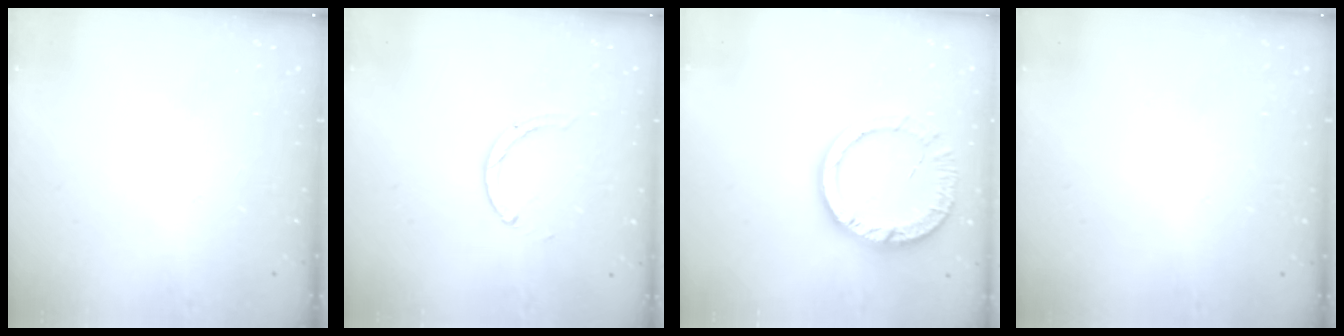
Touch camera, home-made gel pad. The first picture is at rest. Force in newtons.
{"total": 1.9, "press": 1.9, "slide": 0.2}
{"total": 11.9, "press": 11.8, "slide": 1.9}
{"total": 2.6, "press": 2.6, "slide": 0.2}